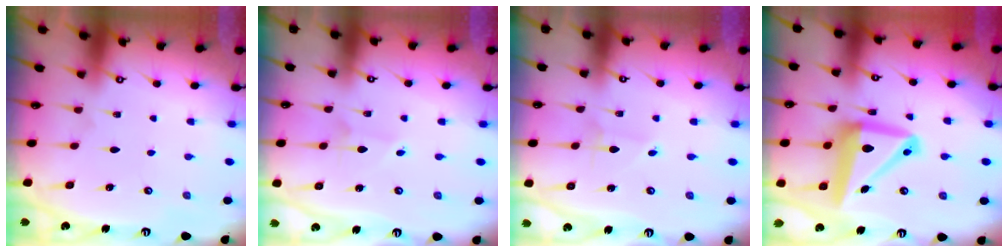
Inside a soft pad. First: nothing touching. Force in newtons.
{"total": 1.4, "press": 1.4, "slide": 0.1}
{"total": 2.0, "press": 2.0, "slide": 0.2}
{"total": 15.5, "press": 15.3, "slide": 2.2}